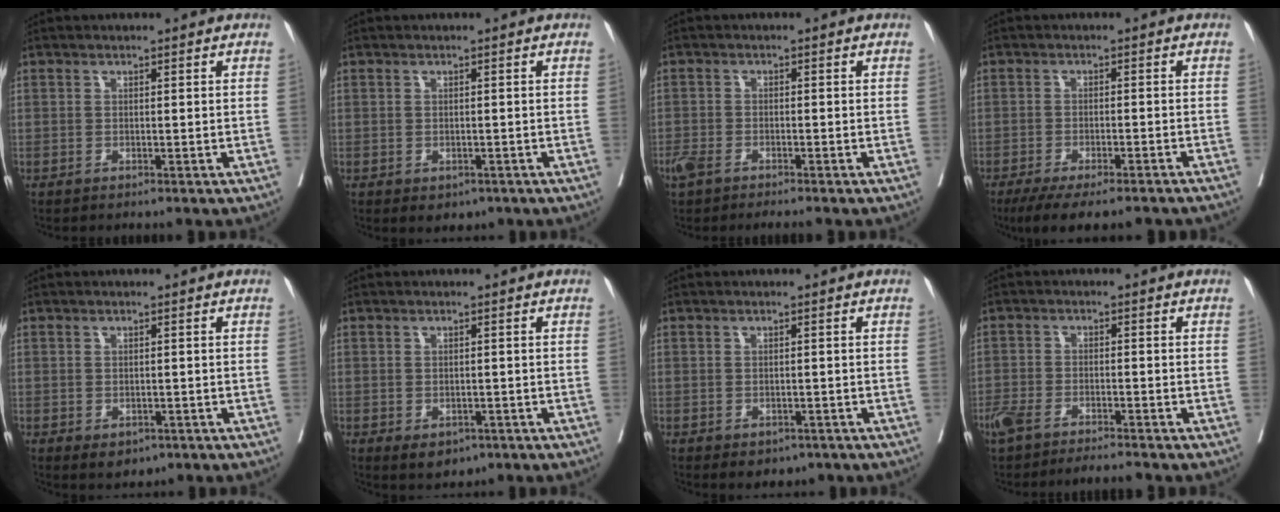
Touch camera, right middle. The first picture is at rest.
{"total": 2.8, "force": [-1.6, 1.9, 1.3], "torque": [-0.009, -0.002, -0.013]}
{"total": 5.0, "force": [-3.9, 1.6, 2.8], "torque": [-0.051, -0.008, -0.065]}
{"total": 12.8, "force": [-10.6, 2.1, 6.7], "torque": [-0.094, -0.019, -0.147]}
{"total": 3.1, "force": [-1.6, 2.1, 1.7], "torque": [-0.018, -0.003, -0.011]}
{"total": 3.9, "force": [-2.1, 2.6, 2.1], "torque": [-0.022, -0.003, -0.019]}
{"total": 3.6, "force": [-2.3, 2.3, 1.5], "torque": [-0.008, 0.001, -0.024]}
{"total": 6.8, "force": [-5.7, 1.6, 3.4], "torque": [-0.063, -0.003, -0.100]}